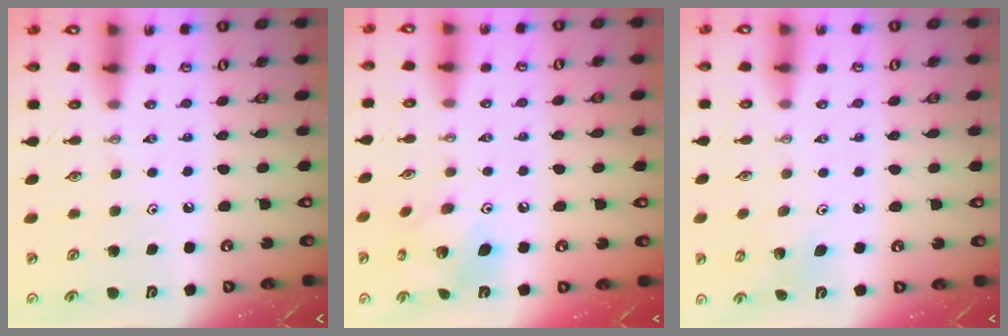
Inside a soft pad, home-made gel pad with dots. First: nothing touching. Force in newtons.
{"total": 10.6, "press": 10.6, "slide": 0.8}
{"total": 3.0, "press": 2.9, "slide": 0.4}